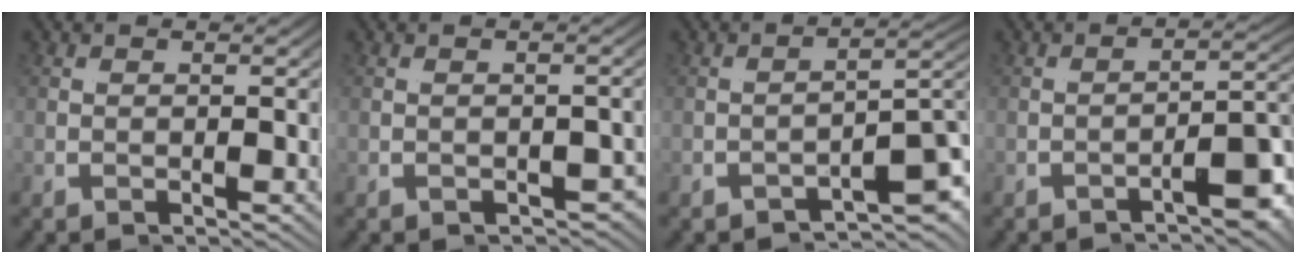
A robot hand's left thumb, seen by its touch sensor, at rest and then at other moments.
{"total": 2.3, "force": [-0.8, 1.2, 1.8], "torque": [-0.022, -0.009, -0.005]}
{"total": 4.3, "force": [-2.2, 0.3, 3.7], "torque": [-0.058, 0.005, -0.030]}
{"total": 3.6, "force": [-1.9, -1.9, 2.4], "torque": [-0.043, 0.018, -0.029]}